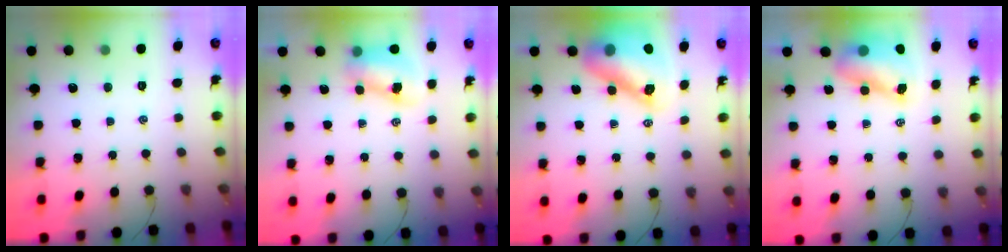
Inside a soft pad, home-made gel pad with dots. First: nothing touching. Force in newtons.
{"total": 7.6, "press": 7.5, "slide": 1.1}
{"total": 14.8, "press": 14.1, "slide": 4.6}
{"total": 8.0, "press": 7.9, "slide": 1.4}